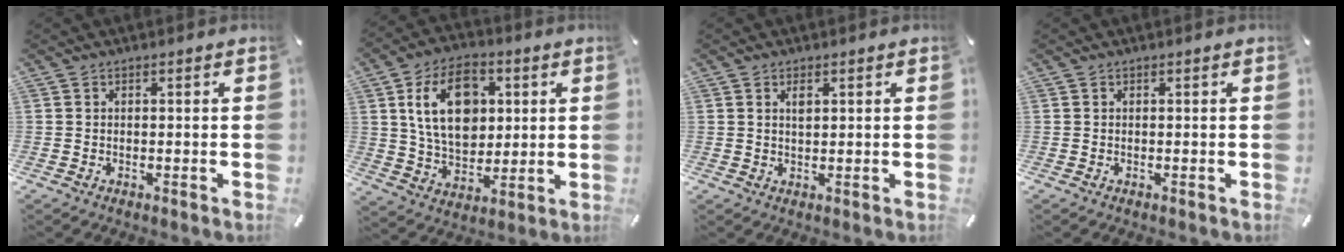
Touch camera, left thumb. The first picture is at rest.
{"total": 16.0, "force": [3.8, 11.2, 10.7], "torque": [-0.201, 0.009, 0.065]}
{"total": 1.8, "force": [0.7, 0.8, 1.4], "torque": [-0.031, 0.001, 0.013]}
{"total": 0.0}